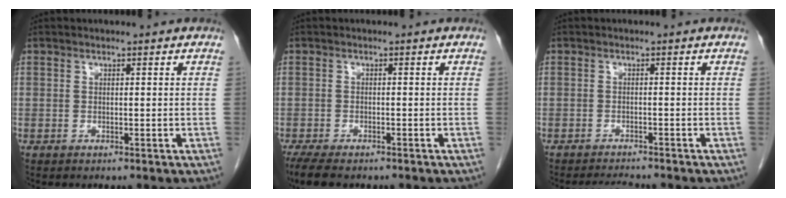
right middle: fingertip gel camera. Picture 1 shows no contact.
{"total": 6.6, "force": [-5.2, 2.1, 3.5], "torque": [-0.059, -0.015, -0.080]}
{"total": 2.8, "force": [-2.8, -0.1, 0.4], "torque": [-0.012, -0.014, -0.045]}